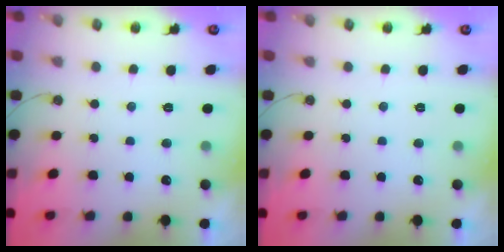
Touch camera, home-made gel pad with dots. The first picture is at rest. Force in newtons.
{"total": 0.0}